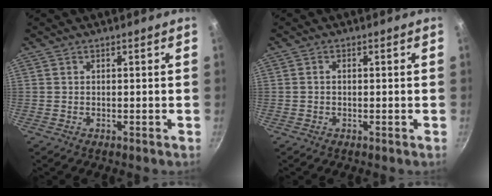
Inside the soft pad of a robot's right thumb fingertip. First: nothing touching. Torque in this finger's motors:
{"motor_torque": [-0.43, 0.03, -0.09, -0.05, 0.05]}